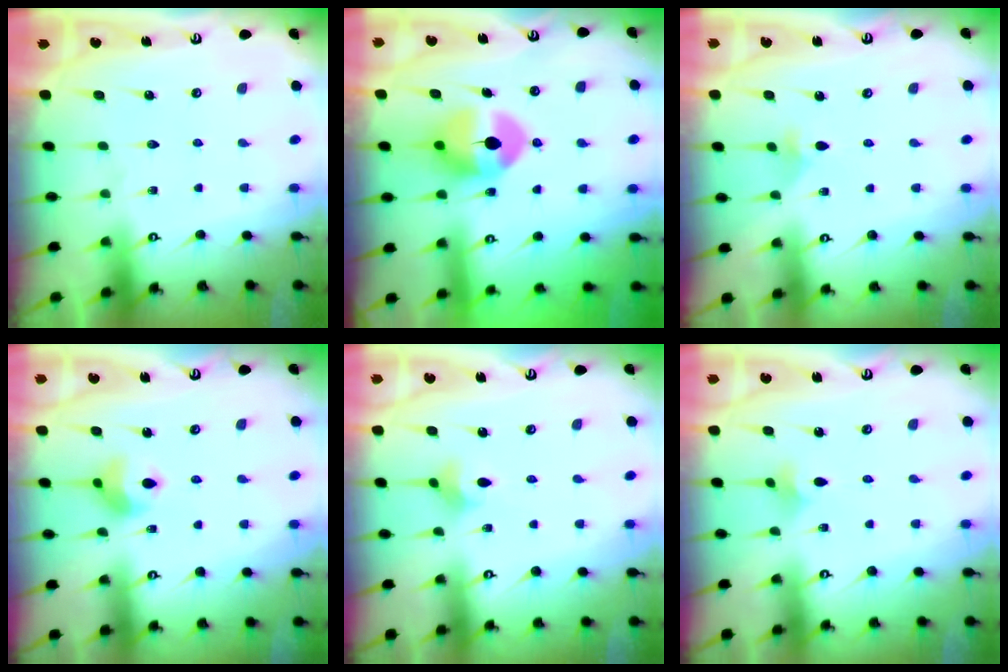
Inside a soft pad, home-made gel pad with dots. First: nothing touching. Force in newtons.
{"total": 9.6, "press": 9.5, "slide": 1.4}
{"total": 2.6, "press": 2.6, "slide": 0.6}
{"total": 8.7, "press": 8.6, "slide": 1.2}
{"total": 2.7, "press": 2.7, "slide": 0.5}
{"total": 1.6, "press": 1.5, "slide": 0.4}